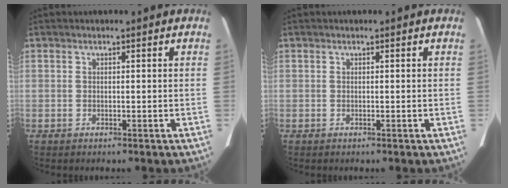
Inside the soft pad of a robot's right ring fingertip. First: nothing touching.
{"total": 0.0}